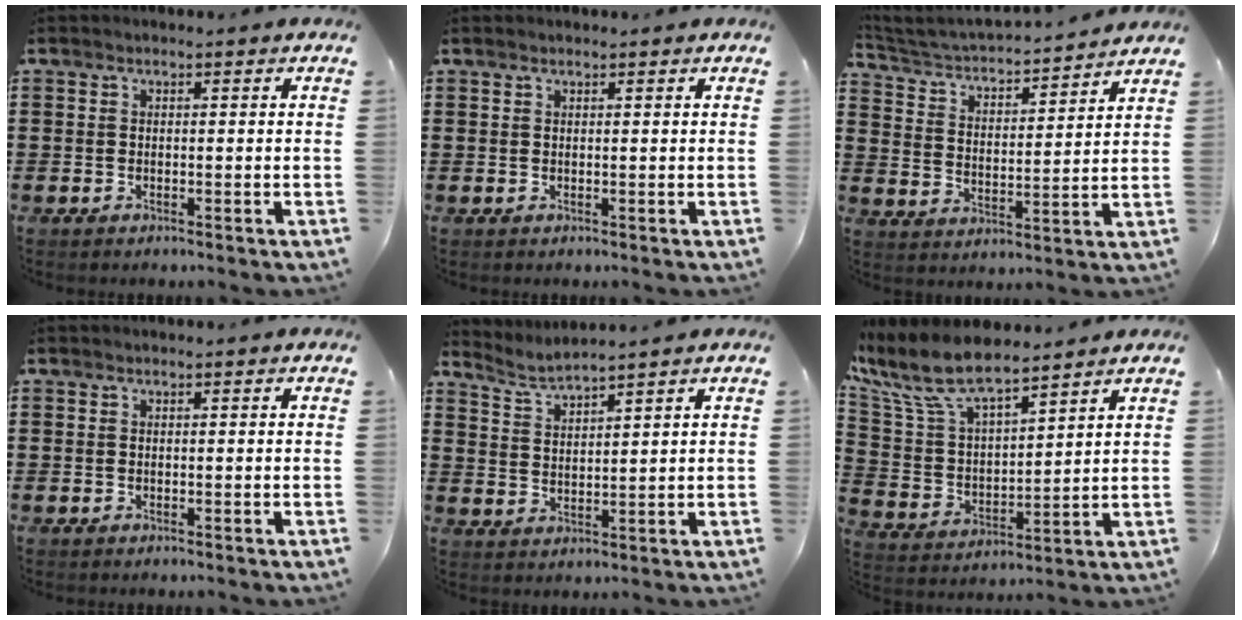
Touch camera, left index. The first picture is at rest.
{"total": 0.5, "force": [0.4, -0.1, 0.3], "torque": [-0.006, -0.002, 0.009]}
{"total": 3.3, "force": [3.2, 0.3, 0.8], "torque": [-0.036, -0.028, 0.045]}
{"total": 0.0}
{"total": 3.2, "force": [3.1, -0.3, 0.8], "torque": [-0.026, -0.014, 0.055]}
{"total": 9.7, "force": [8.0, 2.5, 4.9], "torque": [-0.129, -0.036, 0.140]}